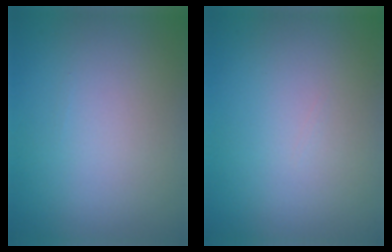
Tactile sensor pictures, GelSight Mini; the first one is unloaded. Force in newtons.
{"total": 0.0}